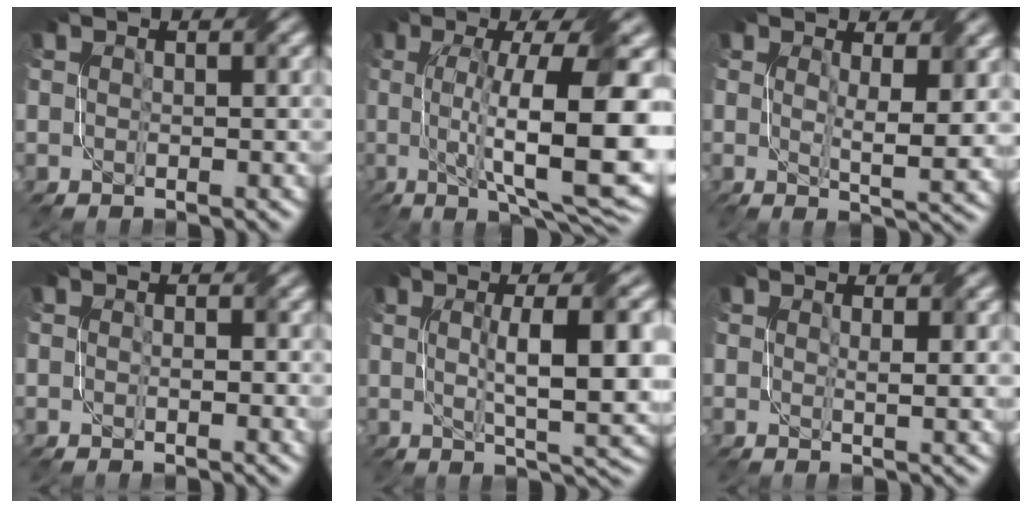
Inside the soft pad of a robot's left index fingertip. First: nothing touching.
{"total": 14.2, "force": [-0.3, 3.7, 13.7], "torque": [-0.197, 0.001, 0.001]}
{"total": 4.9, "force": [1.3, 1.1, 4.6], "torque": [-0.077, -0.013, 0.023]}
{"total": 1.4, "force": [0.0, 0.5, 1.3], "torque": [-0.022, -0.003, 0.002]}
{"total": 10.0, "force": [1.2, 2.6, 9.6], "torque": [-0.136, 0.003, 0.022]}
{"total": 1.9, "force": [0.8, 0.3, 1.7], "torque": [-0.021, -0.002, 0.013]}